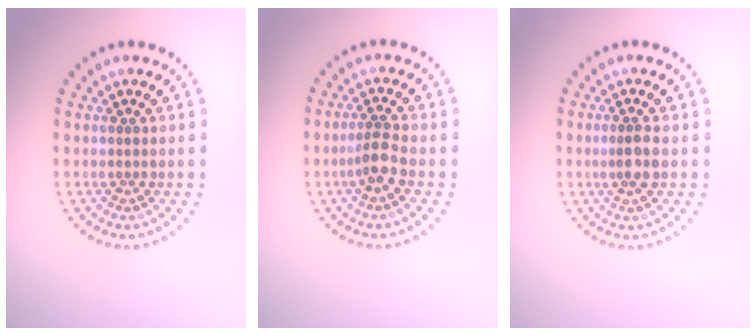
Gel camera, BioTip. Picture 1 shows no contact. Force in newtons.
{"total": 2.1, "press": 1.8, "slide": 1.1}
{"total": 1.9, "press": 1.6, "slide": 1.0}